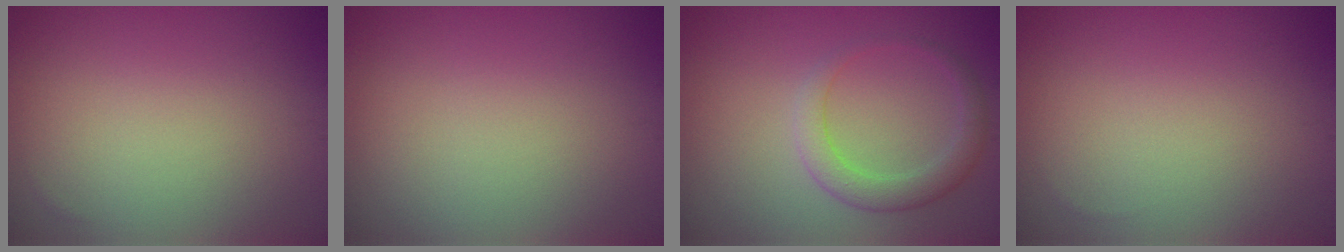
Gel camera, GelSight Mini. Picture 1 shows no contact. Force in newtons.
{"total": 0.0}
{"total": 2.8, "press": 2.8, "slide": 0.3}
{"total": 0.0}